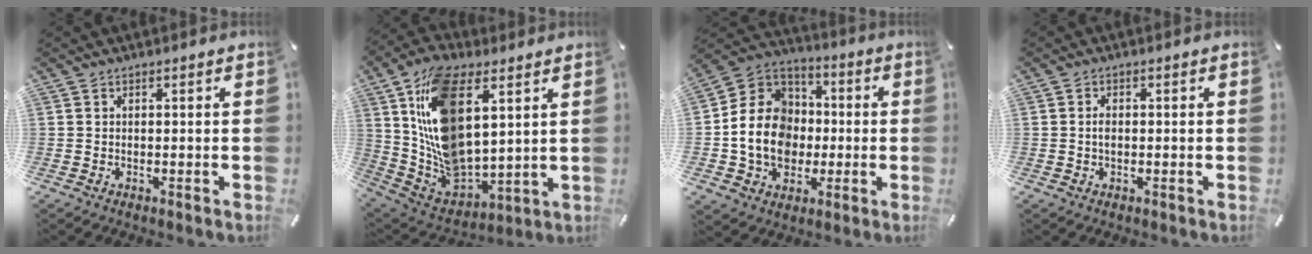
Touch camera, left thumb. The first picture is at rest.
{"total": 19.5, "force": [7.8, 10.9, 14.1], "torque": [-0.308, -0.038, 0.141]}
{"total": 16.0, "force": [-2.1, 13.8, 7.9], "torque": [-0.188, 0.021, -0.034]}
{"total": 1.7, "force": [-0.1, 1.0, 1.4], "torque": [-0.028, 0.001, -0.002]}